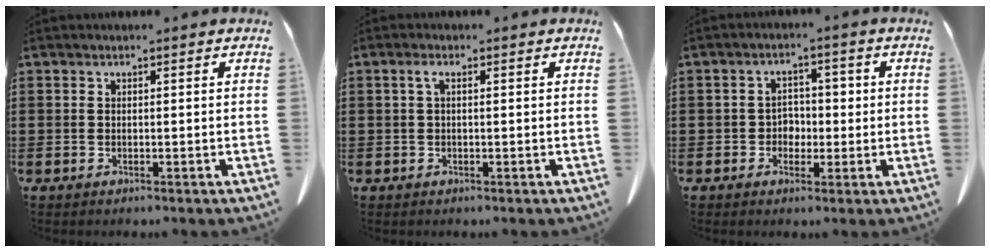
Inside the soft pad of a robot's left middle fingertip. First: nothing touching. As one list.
[{"total": 1.6, "force": [0.2, 0.4, 1.6], "torque": [-0.032, 0.002, 0.002]}, {"total": 3.1, "force": [-0.3, 2.8, 1.4], "torque": [-0.038, 0.011, -0.012]}]